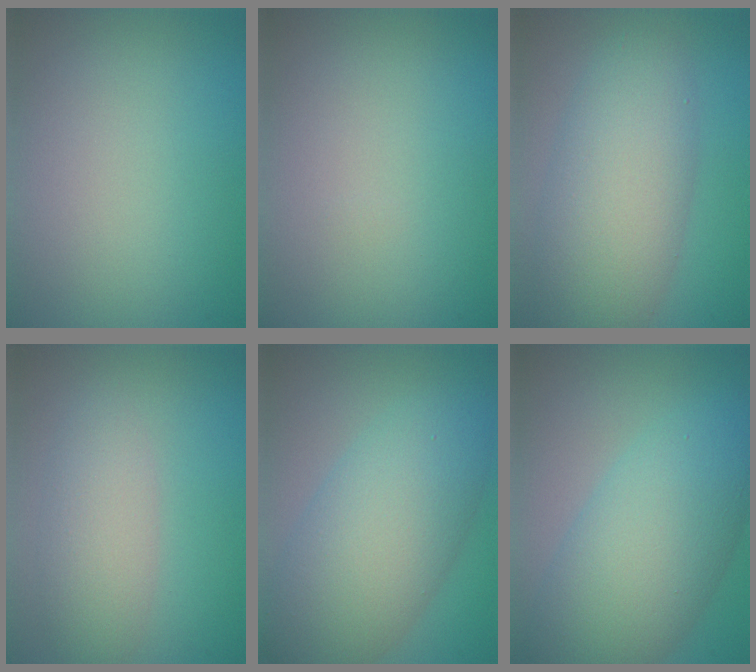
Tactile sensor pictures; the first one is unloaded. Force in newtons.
{"total": 0.0}
{"total": 7.5, "press": 7.5, "slide": 0.4}
{"total": 3.5, "press": 3.5, "slide": 0.1}
{"total": 8.3, "press": 8.3, "slide": 0.1}
{"total": 8.4, "press": 8.4, "slide": 0.2}